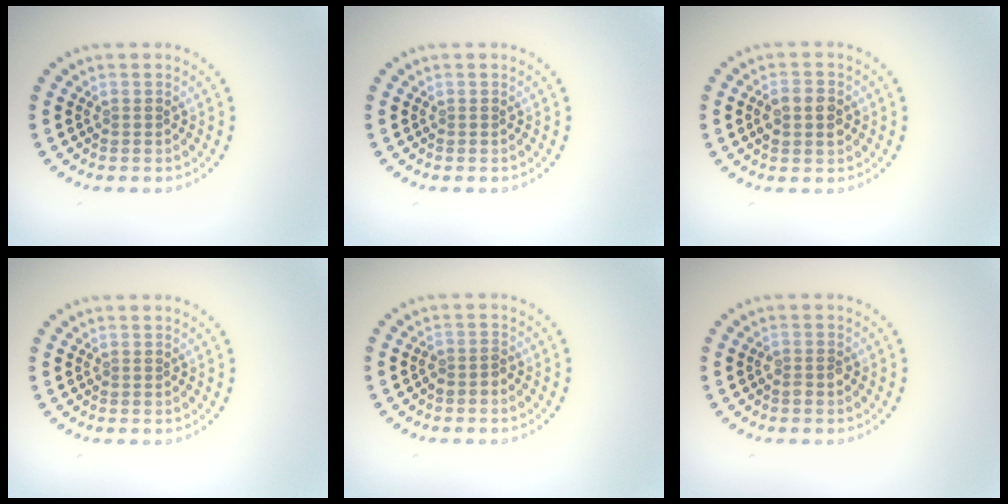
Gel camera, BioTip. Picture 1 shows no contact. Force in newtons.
{"total": 0.0}
{"total": 2.9, "press": 2.9, "slide": 0.1}
{"total": 0.0}
{"total": 1.3, "press": 1.1, "slide": 0.8}
{"total": 1.0, "press": 1.0, "slide": 0.3}